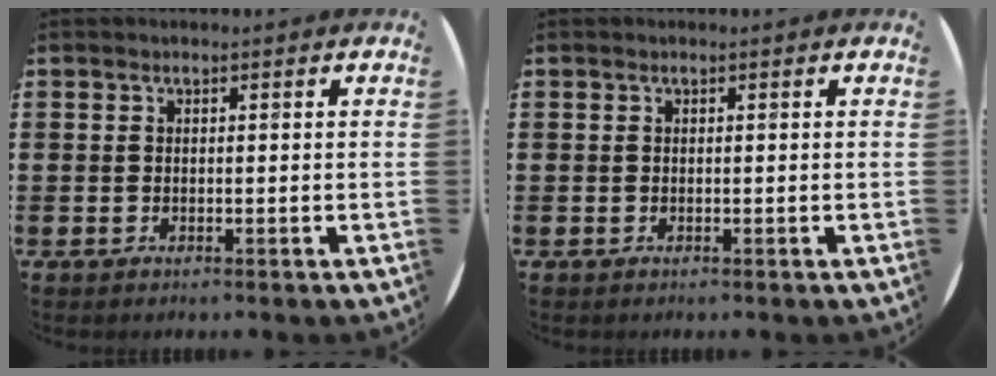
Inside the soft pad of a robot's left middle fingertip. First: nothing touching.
{"total": 0.0}